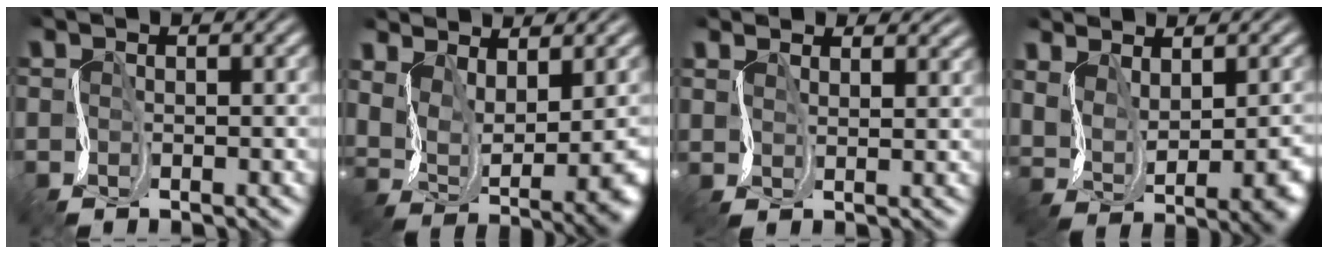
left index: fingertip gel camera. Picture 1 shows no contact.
{"total": 6.1, "force": [2.5, 2.7, 4.9], "torque": [-0.101, -0.008, 0.057]}
{"total": 3.3, "force": [3.0, 1.3, 0.4], "torque": [-0.016, 0.004, 0.047]}
{"total": 5.6, "force": [0.9, 3.3, 4.5], "torque": [-0.083, -0.018, 0.036]}